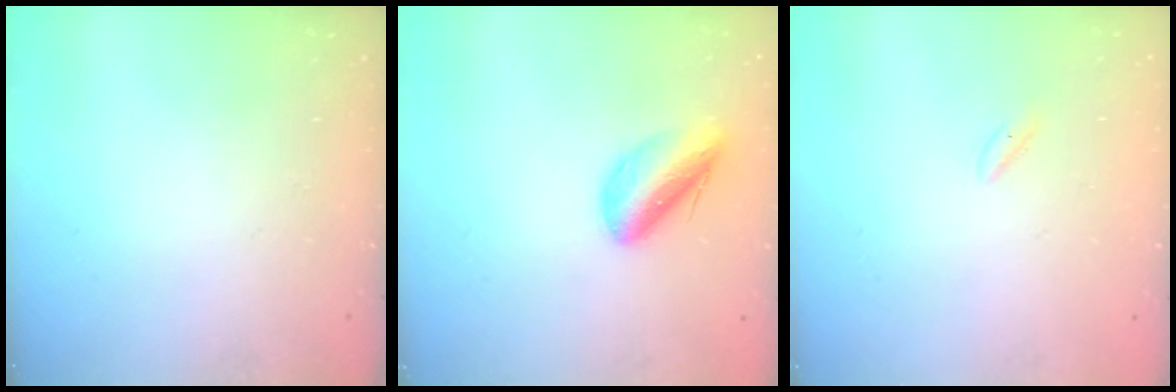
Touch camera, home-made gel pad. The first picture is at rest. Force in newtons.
{"total": 8.9, "press": 8.4, "slide": 2.7}
{"total": 1.2, "press": 0.9, "slide": 0.8}